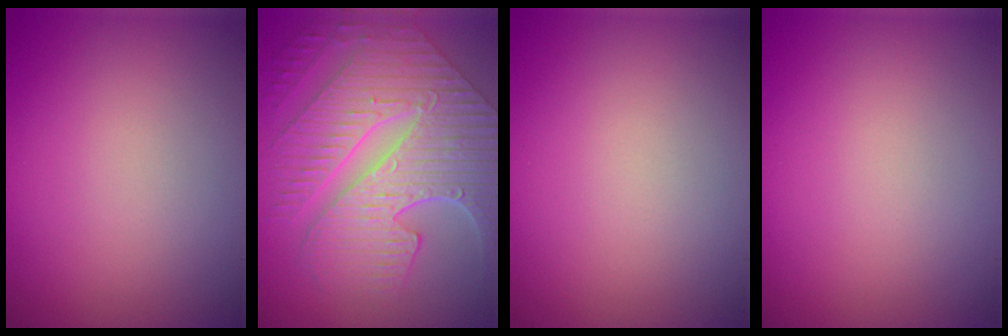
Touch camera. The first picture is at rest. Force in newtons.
{"total": 10.0, "press": 7.5, "slide": 6.7}
{"total": 0.0}
{"total": 0.0}